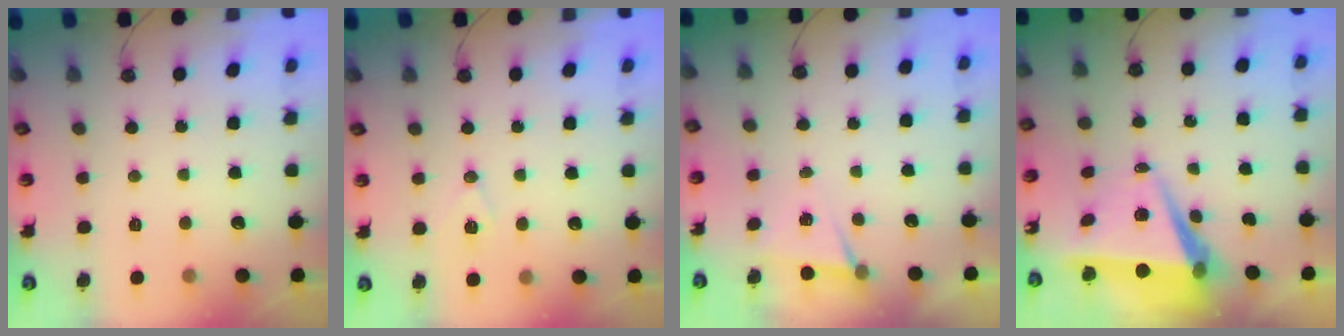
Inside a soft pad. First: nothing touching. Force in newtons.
{"total": 7.3, "press": 6.4, "slide": 3.6}
{"total": 4.9, "press": 2.0, "slide": 4.5}
{"total": 8.1, "press": 6.9, "slide": 4.2}